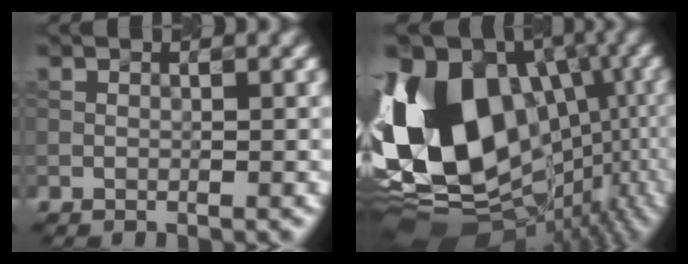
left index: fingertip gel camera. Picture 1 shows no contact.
{"total": 19.6, "force": [1.3, 14.3, 13.3], "torque": [-0.245, -0.012, 0.047]}